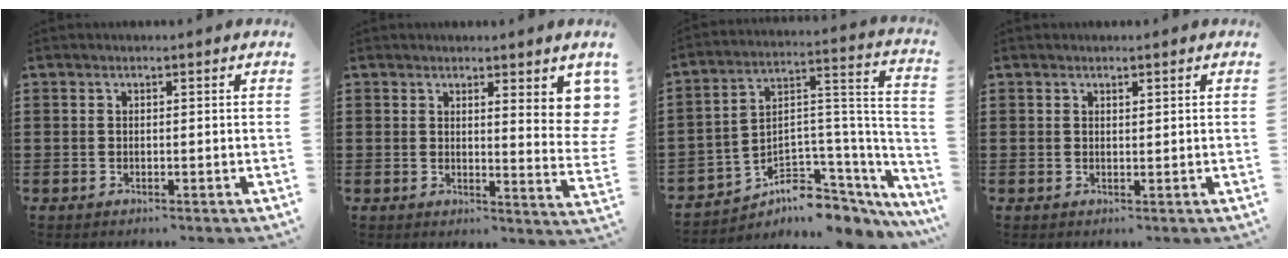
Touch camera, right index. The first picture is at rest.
{"total": 4.4, "force": [2.8, 0.6, 3.3], "torque": [-0.051, -0.016, 0.045]}
{"total": 4.8, "force": [-2.8, 3.4, 1.9], "torque": [-0.044, -0.021, -0.047]}
{"total": 0.7, "force": [0.5, 0.3, 0.2], "torque": [-0.005, 0.003, 0.010]}